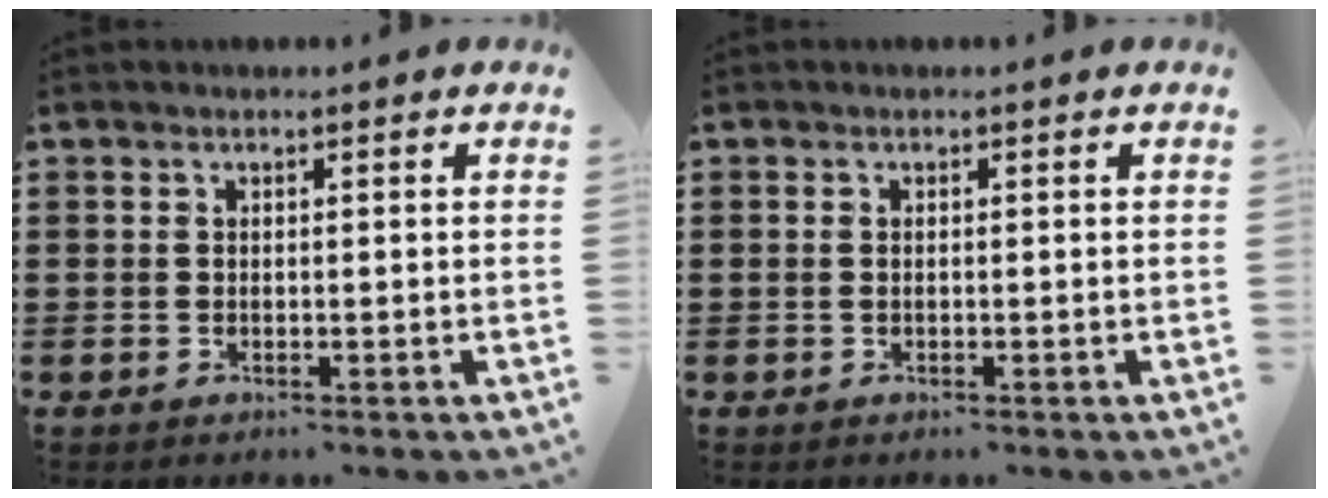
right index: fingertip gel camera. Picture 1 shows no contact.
{"total": 0.6, "force": [0.0, 0.3, 0.5], "torque": [-0.012, 0.001, 0.000]}